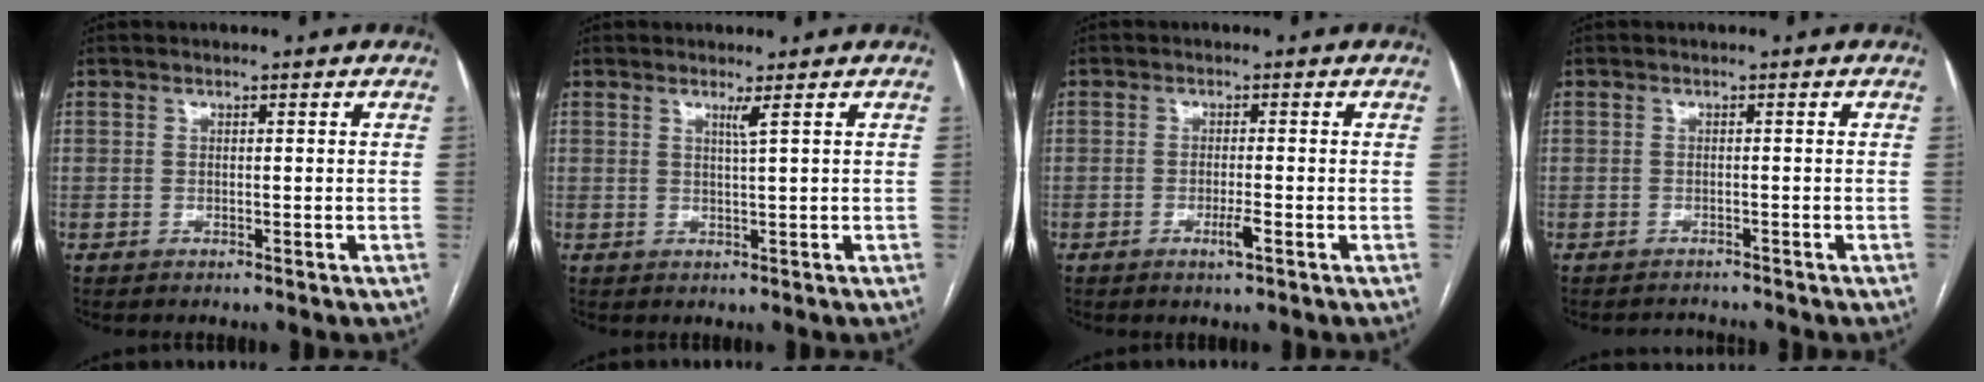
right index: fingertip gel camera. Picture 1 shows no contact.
{"total": 1.4, "force": [0.7, -0.6, 1.0], "torque": [-0.029, -0.010, 0.017]}
{"total": 2.2, "force": [-1.0, 0.0, 1.9], "torque": [-0.035, -0.004, -0.017]}
{"total": 2.0, "force": [-2.0, 0.3, -0.1], "torque": [0.003, -0.005, -0.025]}